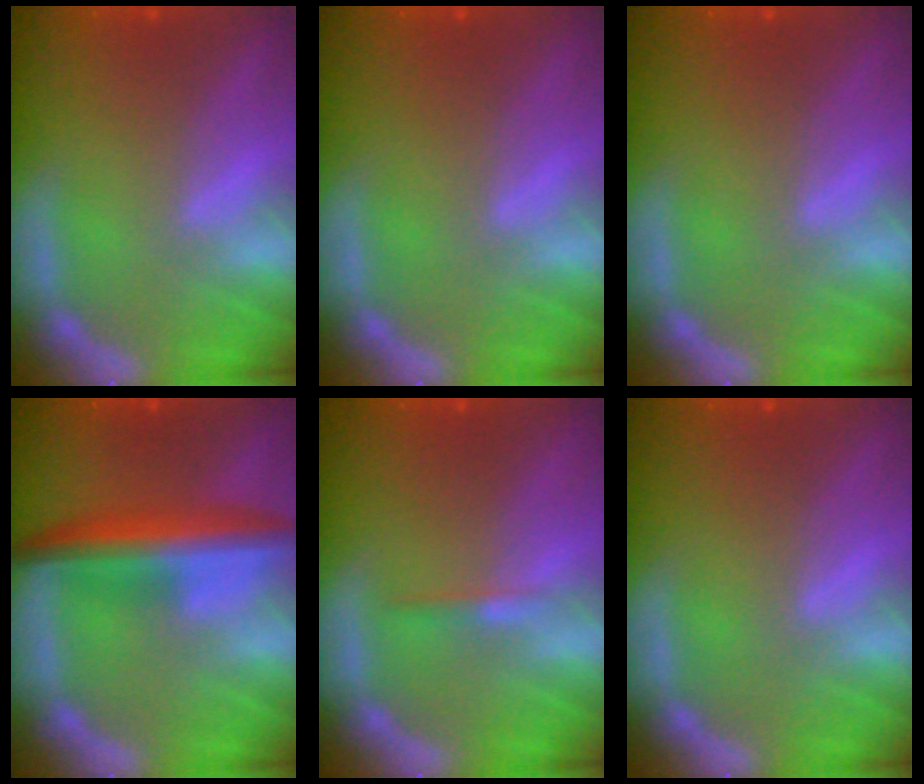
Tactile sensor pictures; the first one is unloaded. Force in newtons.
{"total": 0.0}
{"total": 0.0}
{"total": 6.0}
{"total": 0.9}
{"total": 0.0}